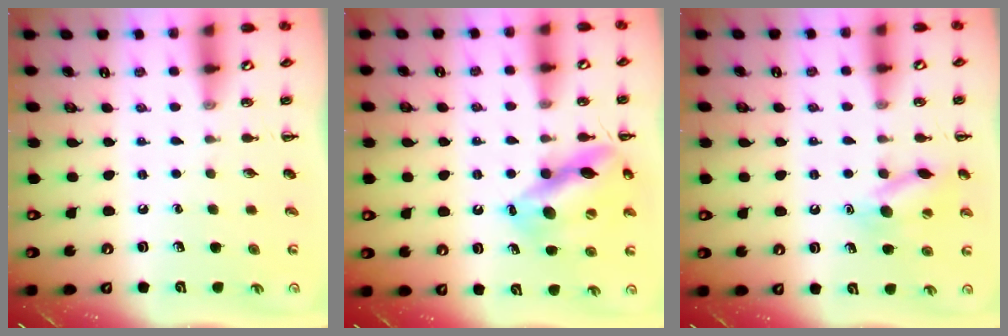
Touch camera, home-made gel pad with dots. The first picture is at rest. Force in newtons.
{"total": 14.4, "press": 14.3, "slide": 1.7}
{"total": 11.5, "press": 11.4, "slide": 1.6}